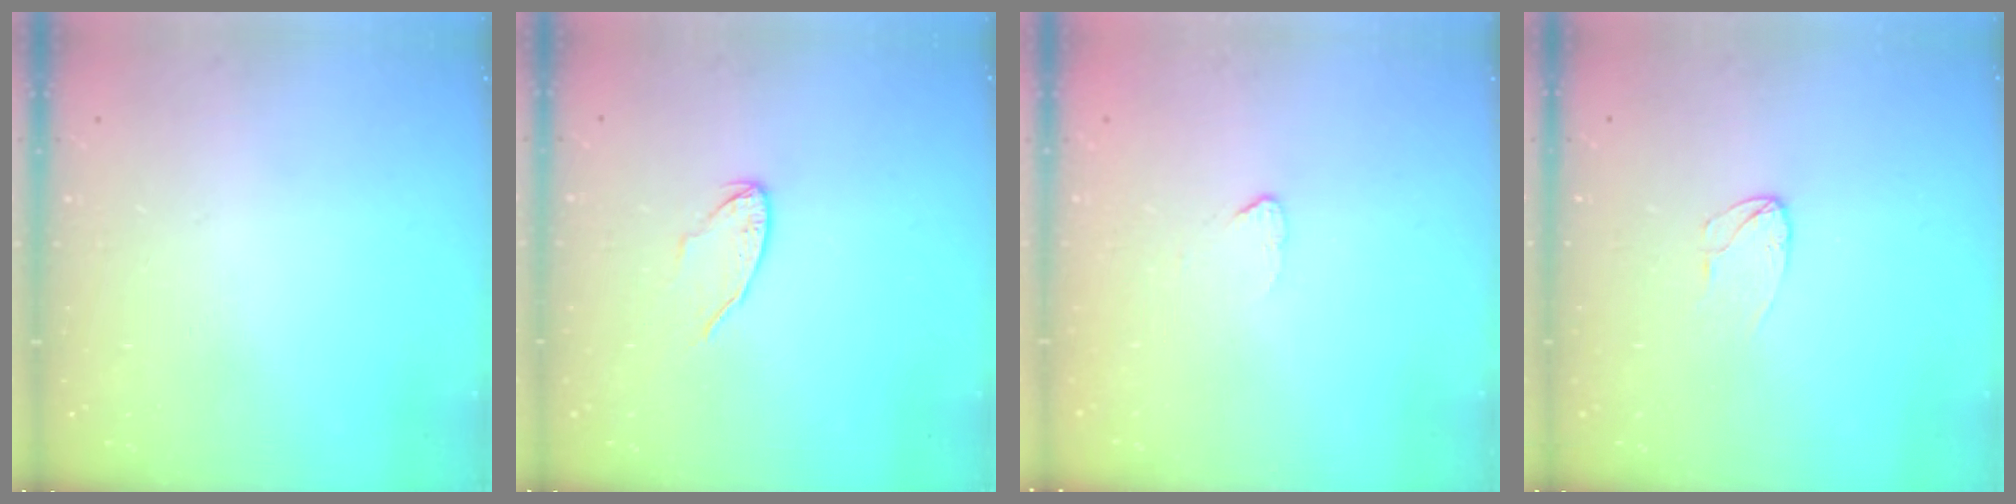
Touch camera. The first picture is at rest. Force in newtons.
{"total": 6.2, "press": 6.2, "slide": 0.6}
{"total": 2.5, "press": 2.5, "slide": 0.2}
{"total": 4.0, "press": 3.9, "slide": 0.3}